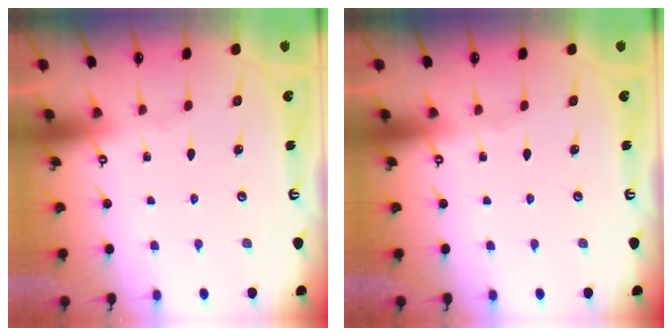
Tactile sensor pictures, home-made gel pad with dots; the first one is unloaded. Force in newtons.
{"total": 0.0}